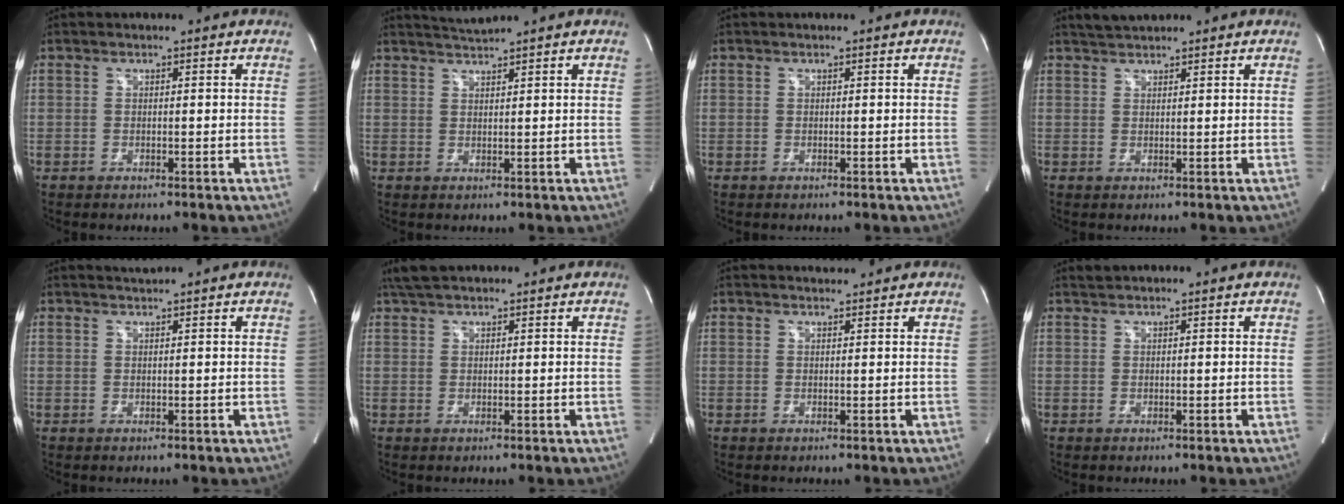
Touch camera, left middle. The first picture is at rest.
{"total": 2.4, "force": [2.1, -1.2, 0.0], "torque": [-0.002, -0.004, 0.046]}
{"total": 0.0}
{"total": 2.7, "force": [2.6, 0.3, 0.7], "torque": [-0.020, 0.017, 0.049]}
{"total": 1.0, "force": [0.9, -0.5, -0.1], "torque": [-0.005, -0.001, 0.021]}
{"total": 3.6, "force": [3.1, 0.9, 1.5], "torque": [-0.036, 0.023, 0.061]}
{"total": 1.1, "force": [1.1, 0.0, -0.1], "torque": [-0.009, 0.004, 0.023]}
{"total": 0.6, "force": [0.6, -0.2, -0.1], "torque": [-0.009, 0.006, 0.016]}